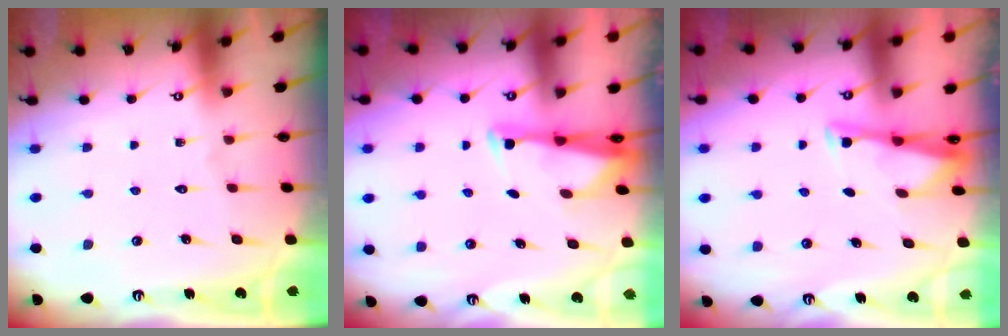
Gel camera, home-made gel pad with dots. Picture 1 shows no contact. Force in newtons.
{"total": 2.9, "press": 2.8, "slide": 0.7}
{"total": 3.2, "press": 3.2, "slide": 0.1}